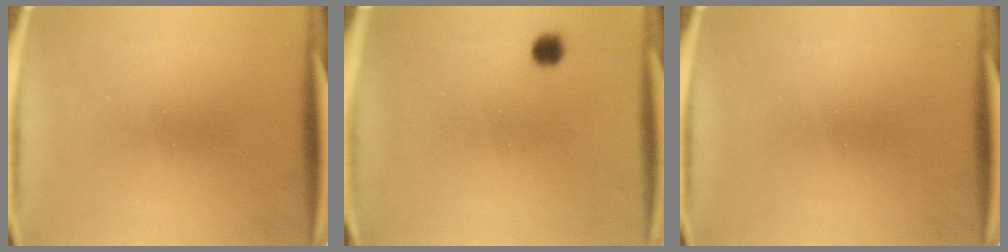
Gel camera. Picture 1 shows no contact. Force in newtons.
{"total": 2.6}
{"total": 0.0}